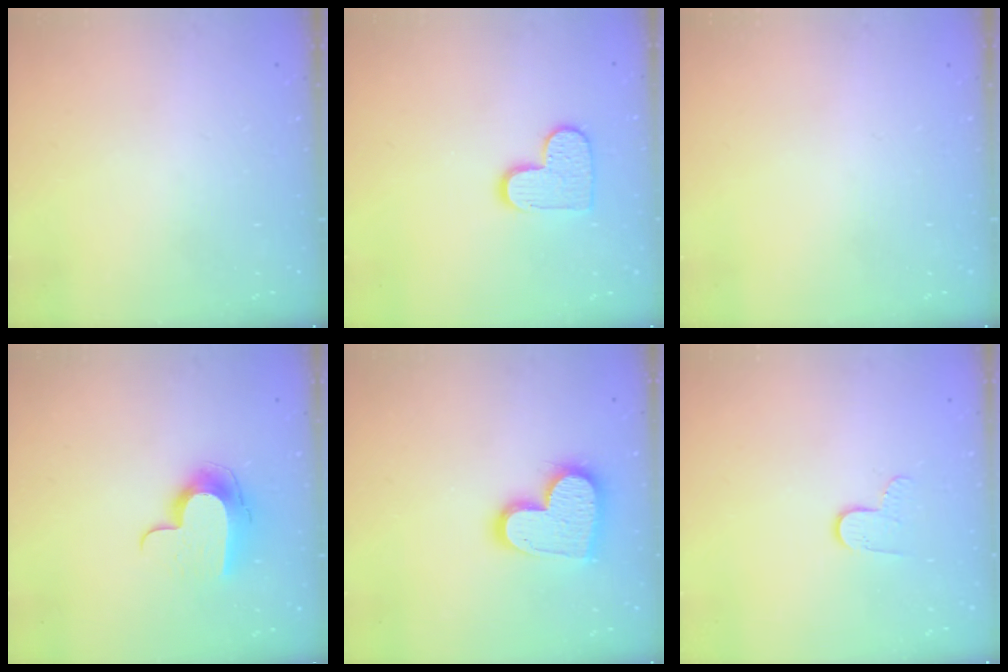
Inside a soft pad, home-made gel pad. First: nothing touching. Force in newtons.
{"total": 10.4, "press": 10.4, "slide": 0.6}
{"total": 0.0}
{"total": 11.2, "press": 11.1, "slide": 0.7}
{"total": 16.9, "press": 16.9, "slide": 1.5}
{"total": 5.9, "press": 5.9, "slide": 0.6}